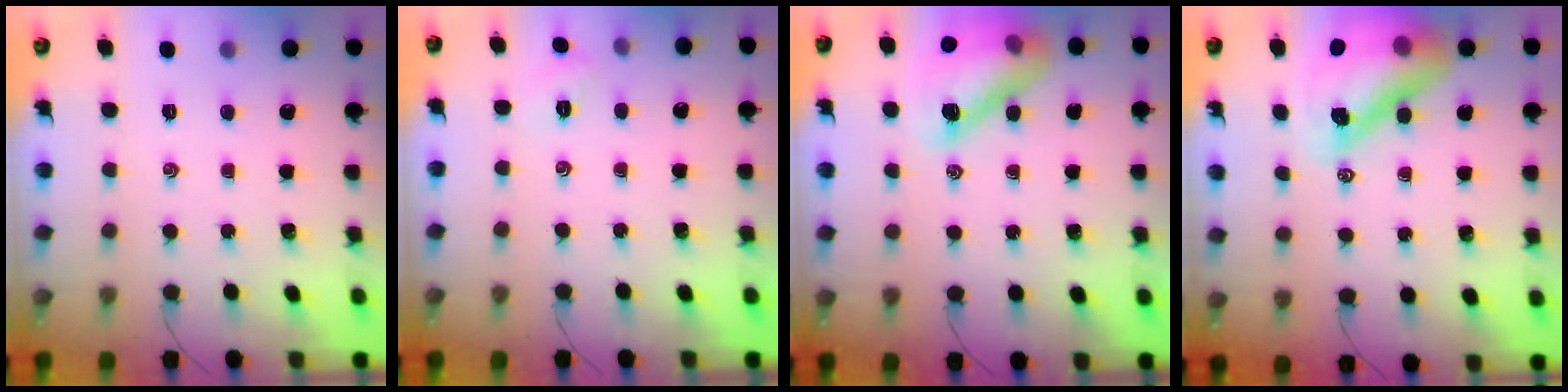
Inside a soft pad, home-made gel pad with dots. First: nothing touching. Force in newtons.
{"total": 2.4, "press": 2.3, "slide": 0.7}
{"total": 14.4, "press": 14.0, "slide": 3.1}
{"total": 19.3, "press": 18.5, "slide": 5.5}